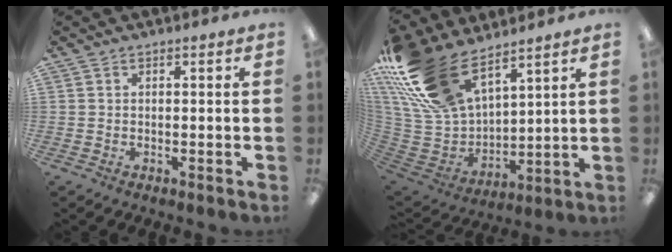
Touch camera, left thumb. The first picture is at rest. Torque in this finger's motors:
{"motor_torque": [1.59, 1.59, 1.34, -1.43, 0.61]}